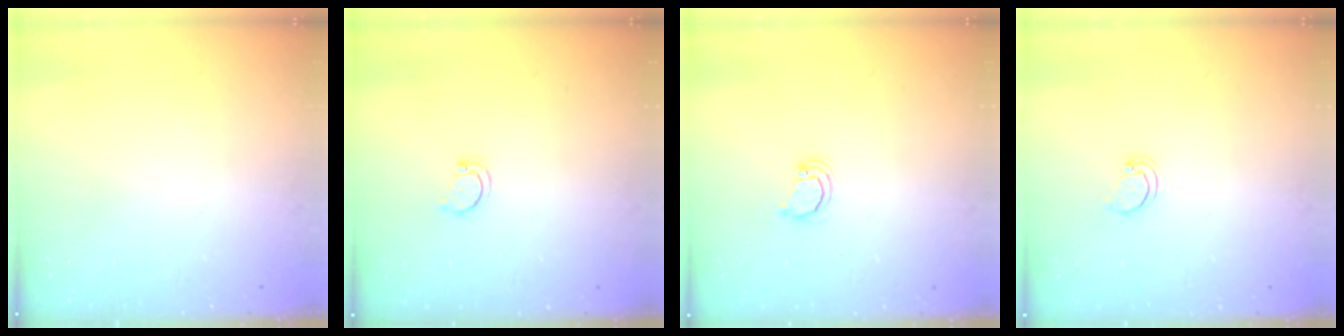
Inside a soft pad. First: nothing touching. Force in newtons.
{"total": 2.8, "press": 2.8, "slide": 0.3}
{"total": 2.2, "press": 2.2, "slide": 0.3}
{"total": 2.2, "press": 2.2, "slide": 0.2}